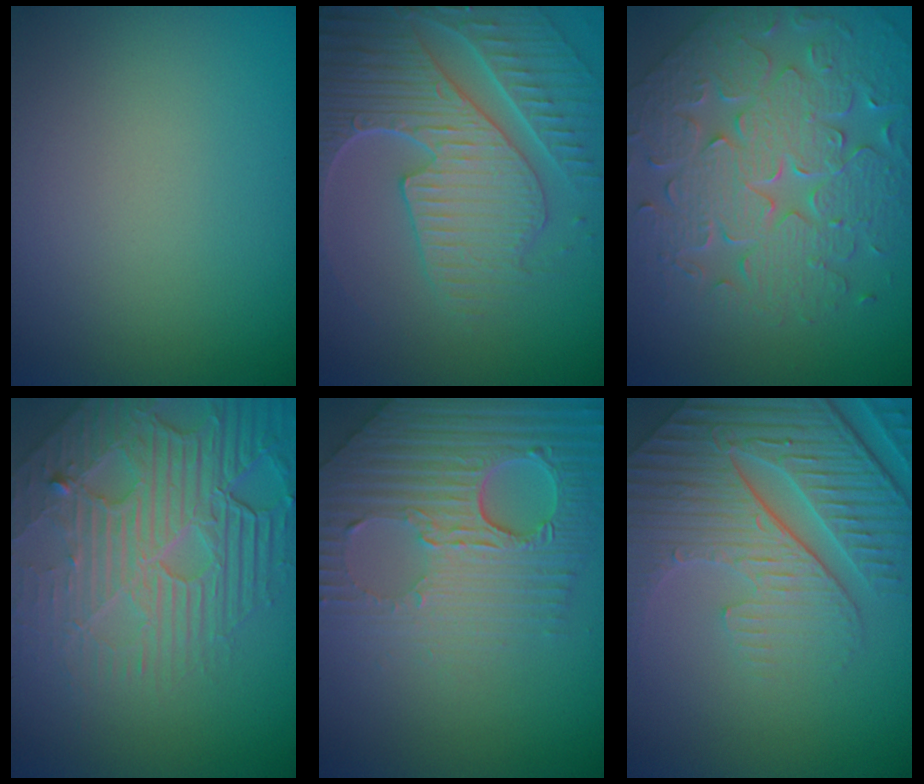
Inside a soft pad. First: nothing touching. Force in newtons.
{"total": 8.2, "press": 6.1, "slide": 5.4}
{"total": 7.2, "press": 6.2, "slide": 3.5}
{"total": 7.6, "press": 5.7, "slide": 5.1}
{"total": 8.3, "press": 6.2, "slide": 5.6}
{"total": 8.0, "press": 6.2, "slide": 5.1}